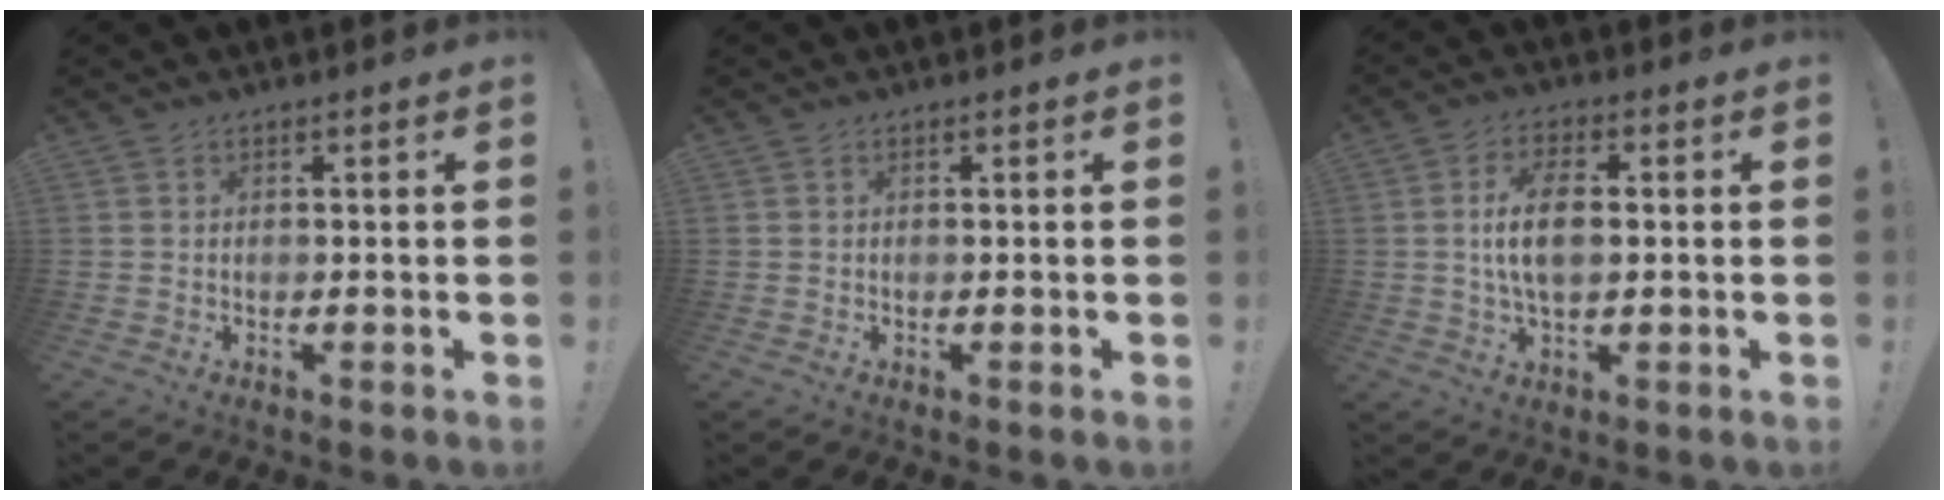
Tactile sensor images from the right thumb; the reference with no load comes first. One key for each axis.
{"total": 0.0}
{"total": 9.1, "fx": 0.5, "fy": 4.5, "fz": 7.9, "tx": -0.136, "ty": 0.000, "tz": 0.009}